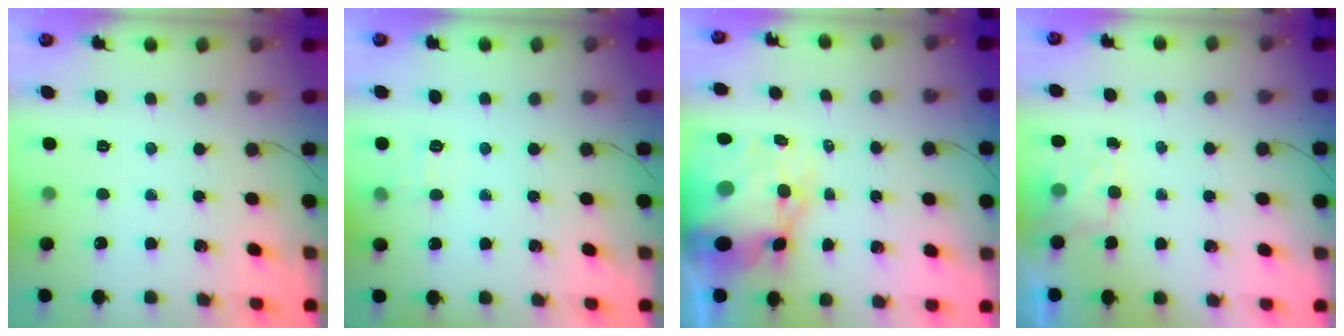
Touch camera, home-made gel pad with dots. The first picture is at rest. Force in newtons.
{"total": 5.3, "press": 5.1, "slide": 1.5}
{"total": 13.9, "press": 13.4, "slide": 3.7}
{"total": 3.7, "press": 3.6, "slide": 1.1}